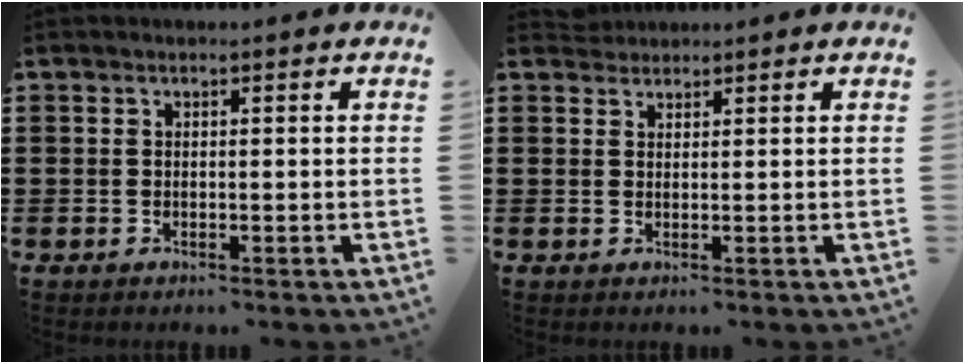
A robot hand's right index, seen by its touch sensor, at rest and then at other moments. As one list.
[{"total": 1.5, "force": [1.4, 0.6, -0.3], "torque": [0.002, 0.003, 0.029]}]